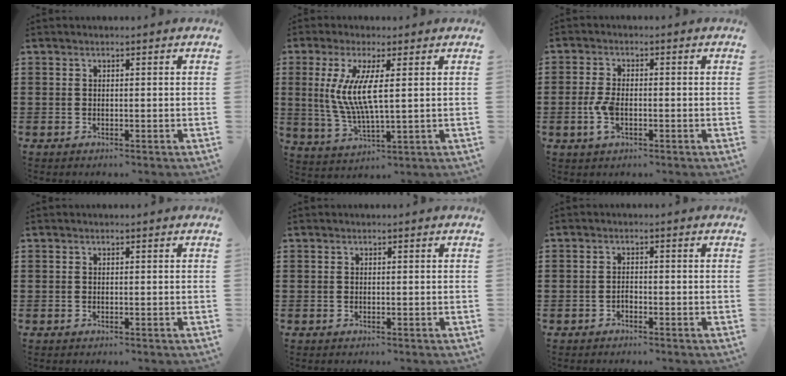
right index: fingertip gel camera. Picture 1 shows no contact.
{"total": 8.1, "force": [1.5, 1.6, 7.8], "torque": [-0.174, -0.011, 0.019]}
{"total": 4.1, "force": [-1.0, 2.0, 3.5], "torque": [-0.084, -0.003, -0.023]}
{"total": 0.0}
{"total": 0.0}
{"total": 0.9, "force": [-0.7, 0.5, 0.3], "torque": [-0.007, -0.001, -0.014]}